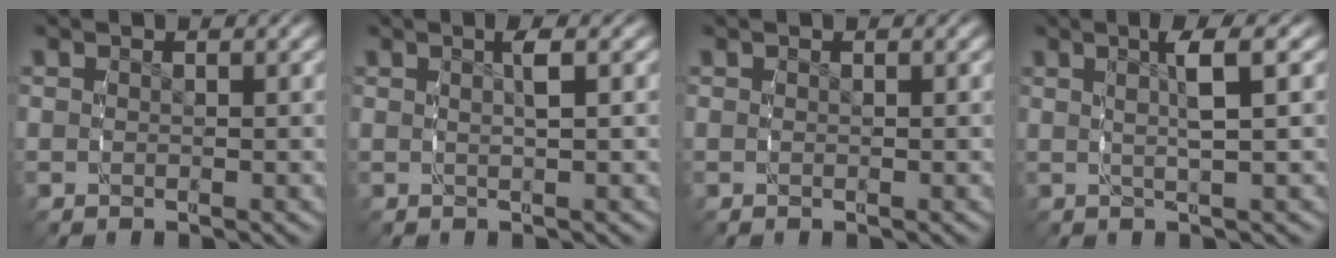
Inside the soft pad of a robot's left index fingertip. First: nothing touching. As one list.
[{"total": 1.6, "force": [0.6, -0.1, 1.4], "torque": [-0.024, 0.001, 0.013]}, {"total": 0.0}, {"total": 3.3, "force": [1.4, 0.0, 2.9], "torque": [-0.050, 0.006, 0.024]}]